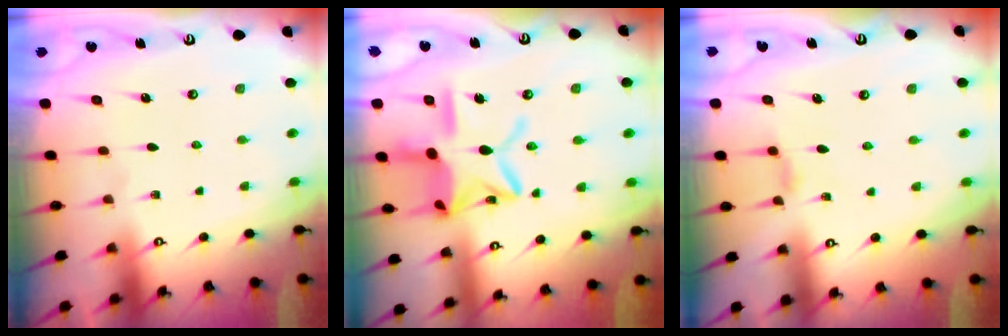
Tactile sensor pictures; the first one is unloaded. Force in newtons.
{"total": 17.5, "press": 17.4, "slide": 1.4}
{"total": 2.0, "press": 2.0, "slide": 0.4}